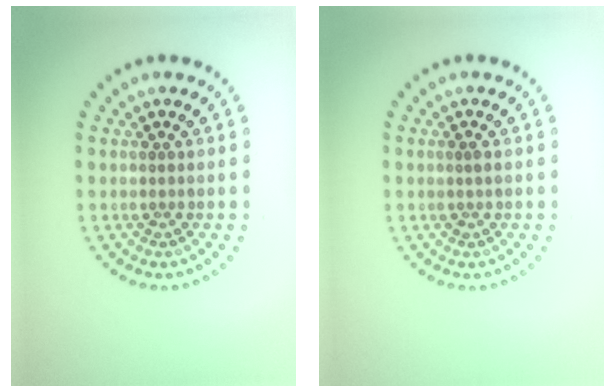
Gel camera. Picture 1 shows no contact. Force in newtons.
{"total": 0.7, "press": 0.7, "slide": 0.2}